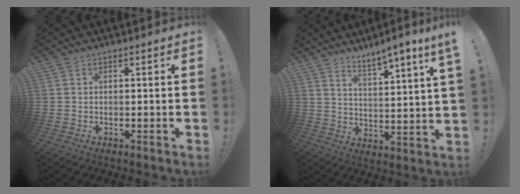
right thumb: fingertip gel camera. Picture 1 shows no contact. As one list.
[{"total": 6.9, "force": [5.7, -0.1, 3.9], "torque": [-0.054, -0.049, 0.090]}]